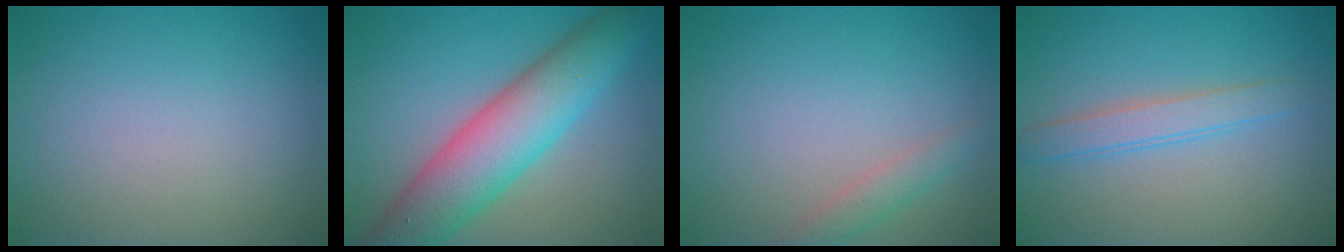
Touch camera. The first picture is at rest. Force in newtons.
{"total": 8.9, "press": 8.9, "slide": 0.2}
{"total": 1.8, "press": 1.8, "slide": 0.1}
{"total": 2.5, "press": 2.5, "slide": 0.0}